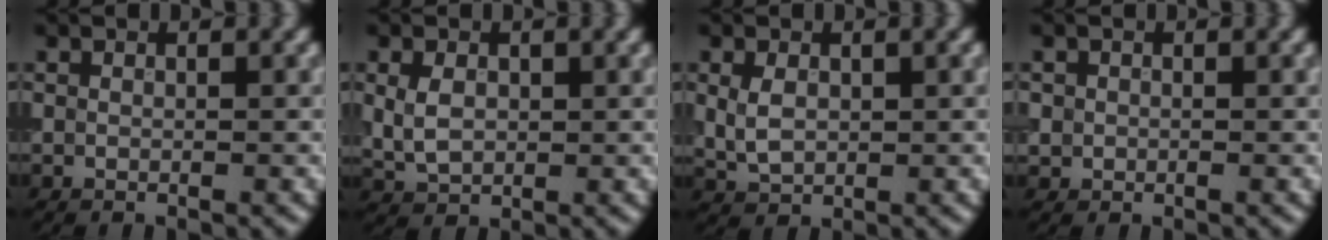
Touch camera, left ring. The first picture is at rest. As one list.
[{"total": 2.6, "force": [0.4, 1.9, 1.7], "torque": [-0.040, -0.001, 0.012]}, {"total": 2.3, "force": [0.4, 1.6, 1.7], "torque": [-0.040, -0.001, 0.014]}, {"total": 1.0, "force": [0.0, 1.0, 0.2], "torque": [0.005, -0.003, -0.005]}]